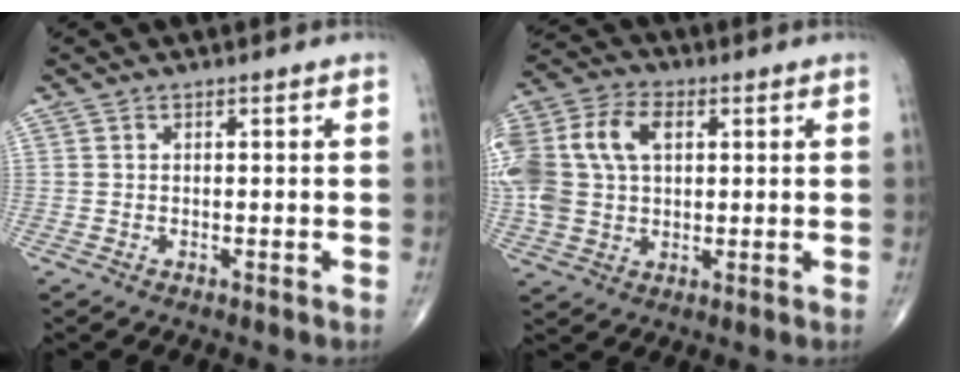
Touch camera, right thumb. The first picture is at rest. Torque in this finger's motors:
{"motor_torque": [0.64, 0.65, 1.21, 0.75, 0.16]}